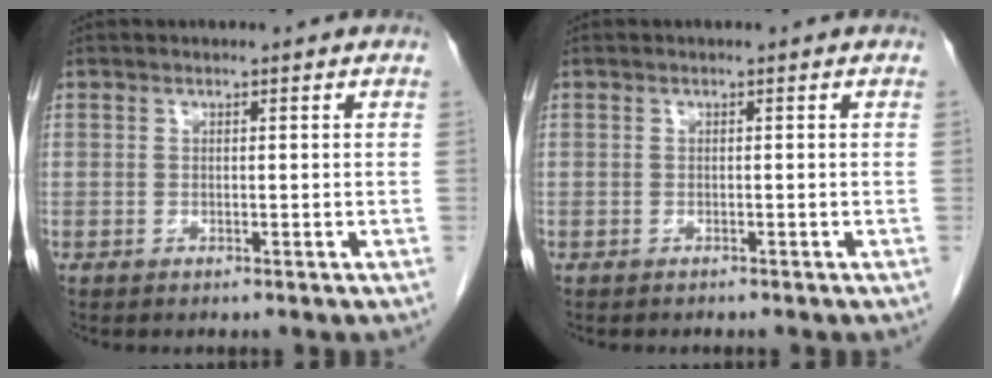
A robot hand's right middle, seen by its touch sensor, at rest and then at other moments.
{"total": 0.5, "force": [-0.5, 0.1, 0.1], "torque": [-0.007, -0.001, -0.011]}